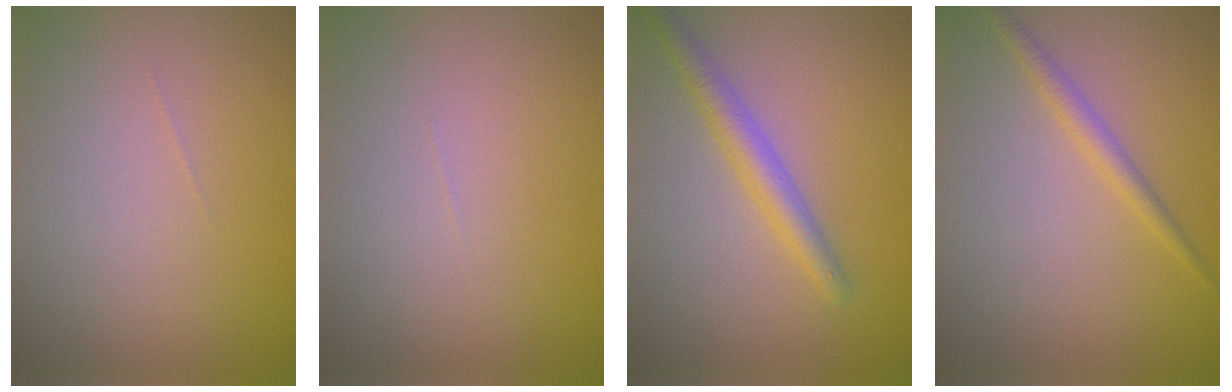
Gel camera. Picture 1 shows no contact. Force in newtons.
{"total": 0.0}
{"total": 2.9, "press": 2.9, "slide": 0.1}
{"total": 1.6, "press": 1.6, "slide": 0.1}